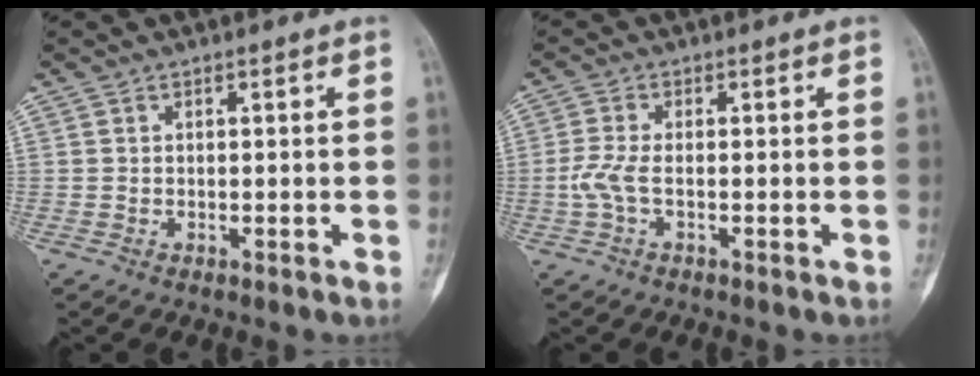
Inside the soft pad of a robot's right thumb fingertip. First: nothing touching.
{"total": 3.8, "force": [-0.7, 1.3, 3.5], "torque": [-0.098, -0.002, -0.018]}